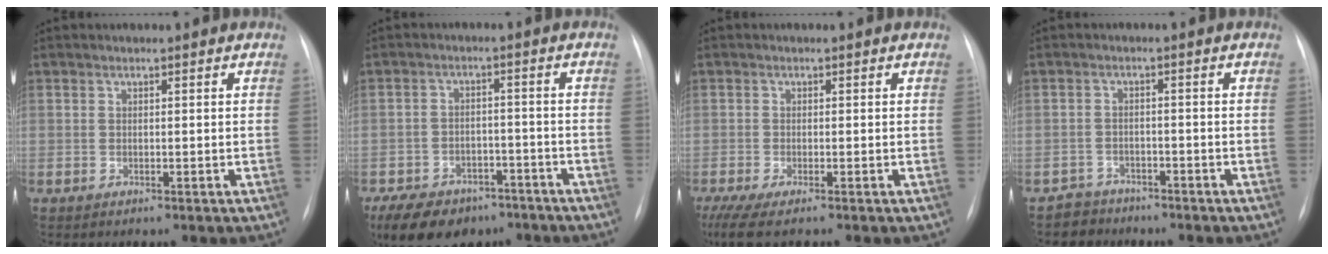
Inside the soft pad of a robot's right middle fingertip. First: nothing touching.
{"total": 13.3, "force": [-9.5, 7.5, 5.4], "torque": [-0.109, 0.002, -0.141]}
{"total": 4.6, "force": [-3.4, 0.5, 3.1], "torque": [-0.058, -0.009, -0.062]}
{"total": 3.4, "force": [-2.7, 1.8, -1.0], "torque": [0.015, 0.005, -0.049]}